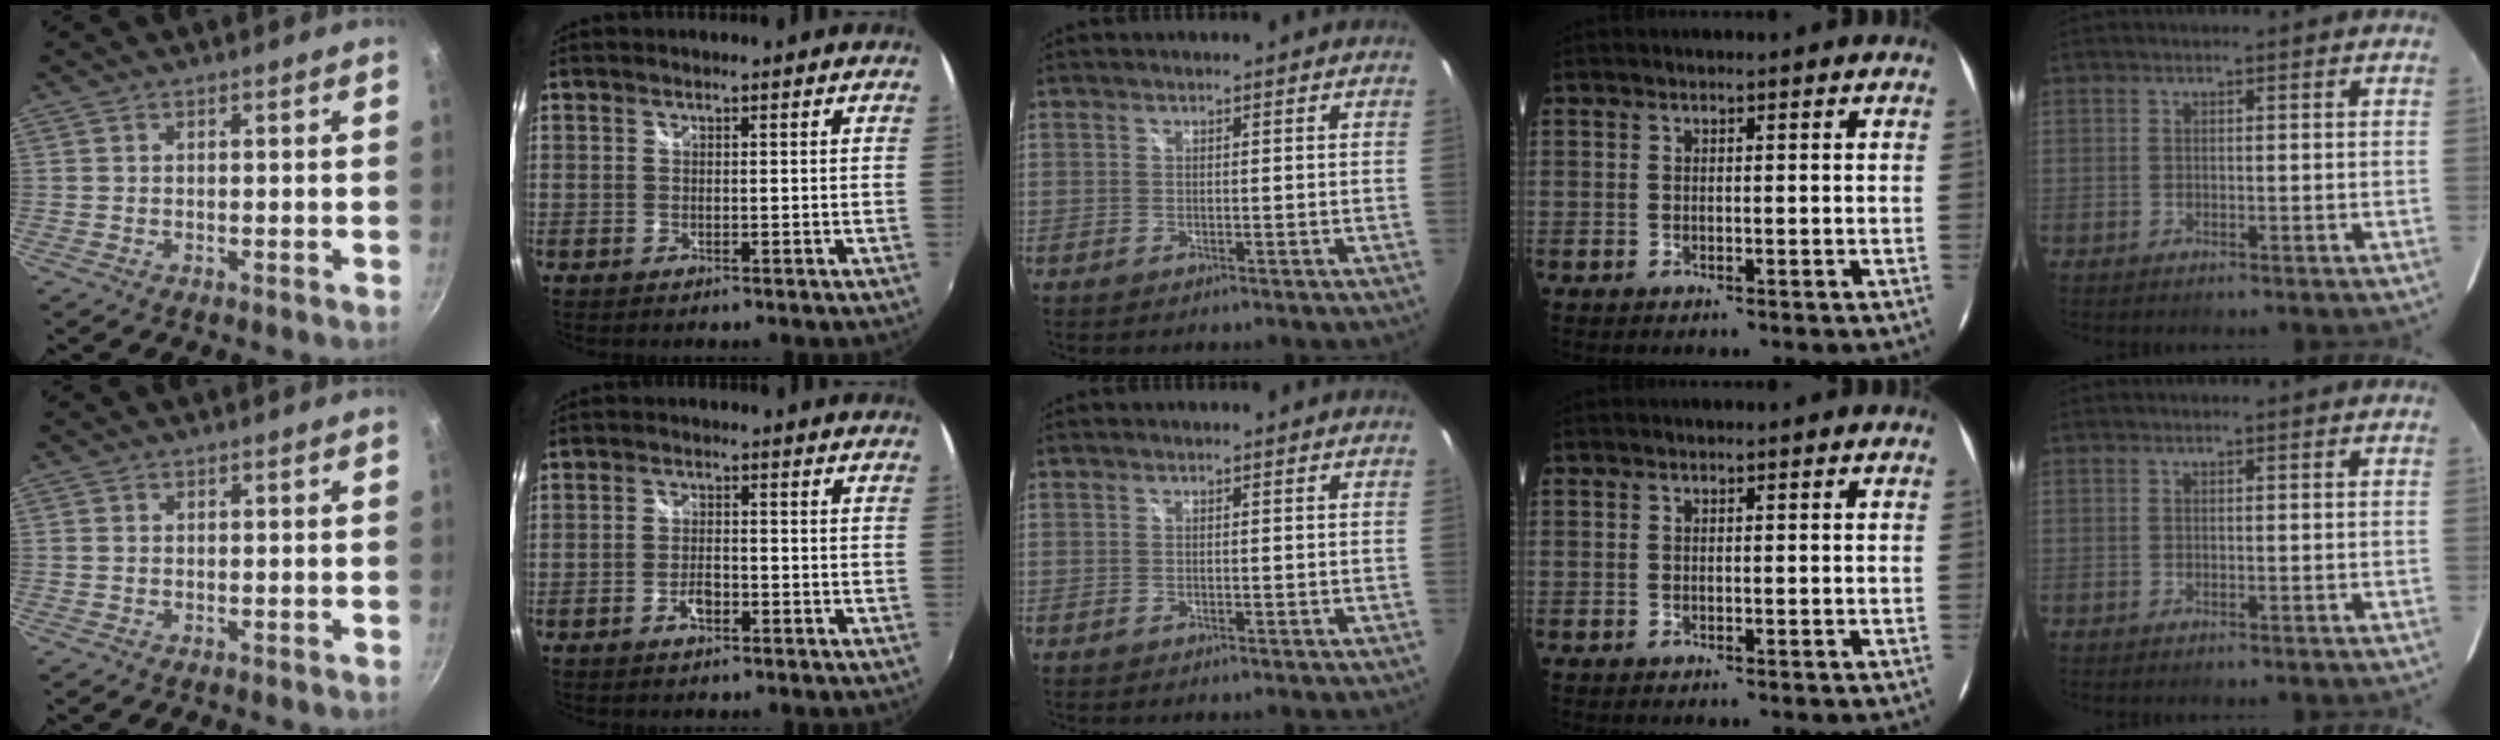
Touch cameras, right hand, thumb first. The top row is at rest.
{"thumb": {"total": 0.5, "force": [0.1, 0.4, 0.2], "torque": [-0.002, 0.002, 0.002]}, "index": {"total": 3.2, "force": [-1.8, 1.5, 2.3], "torque": [-0.050, 0.001, -0.033]}}